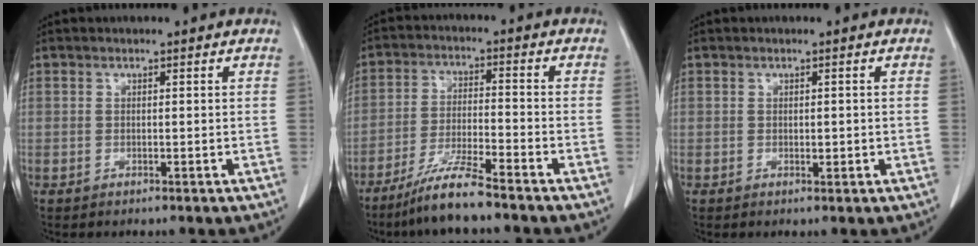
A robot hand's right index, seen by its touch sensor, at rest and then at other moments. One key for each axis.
{"total": 7.7, "fx": -6.2, "fy": -0.3, "fz": 4.6, "tx": -0.092, "ty": -0.026, "tz": -0.120}
{"total": 1.0, "fx": 0.0, "fy": 0.6, "fz": 0.8, "tx": -0.010, "ty": -0.001, "tz": 0.001}